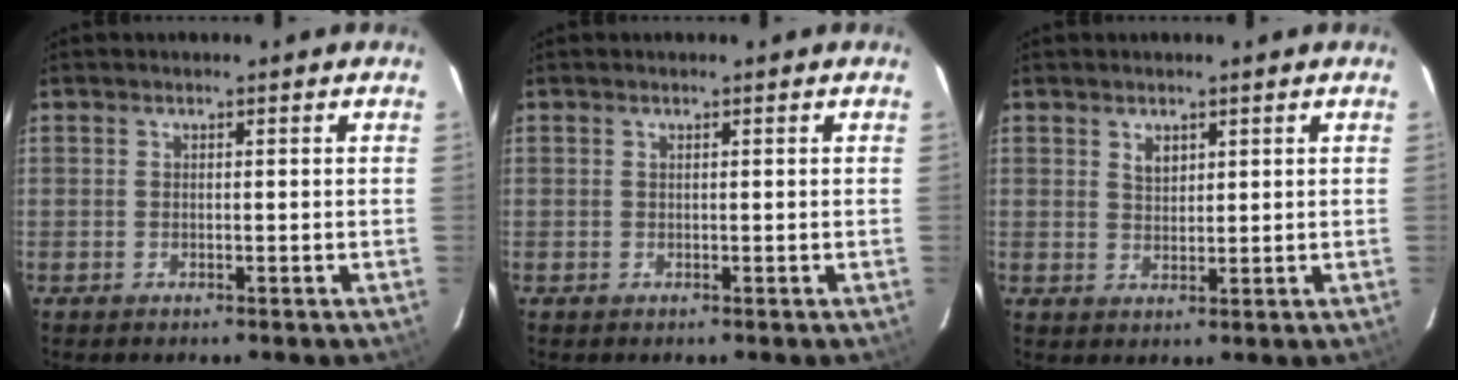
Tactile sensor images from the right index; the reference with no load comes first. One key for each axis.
{"total": 0.0}
{"total": 2.4, "fx": 1.4, "fy": 1.5, "fz": 1.4, "tx": -0.020, "ty": 0.002, "tz": 0.026}